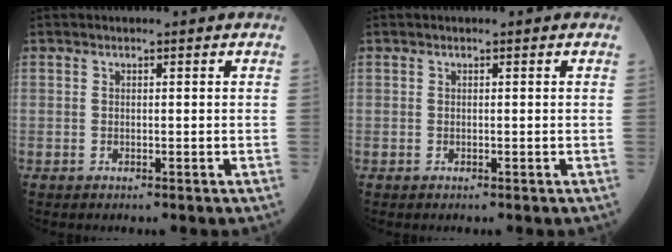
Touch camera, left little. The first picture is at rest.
{"total": 0.0}